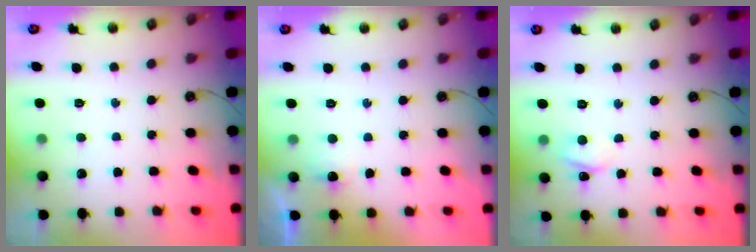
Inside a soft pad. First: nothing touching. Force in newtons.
{"total": 5.9, "press": 5.4, "slide": 2.2}
{"total": 2.8, "press": 2.7, "slide": 0.4}